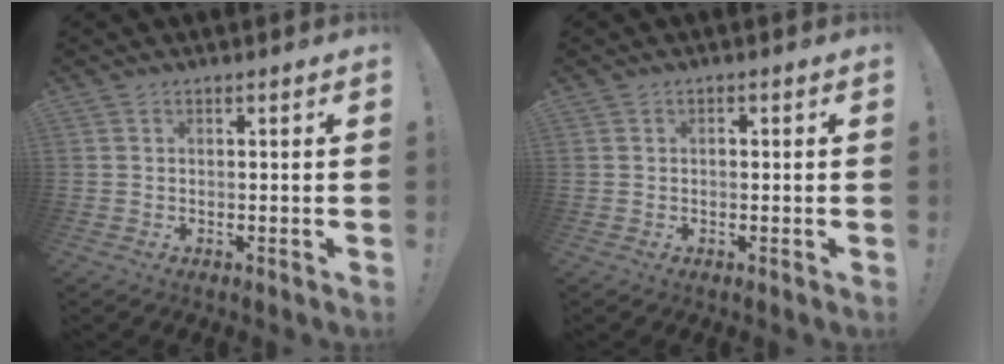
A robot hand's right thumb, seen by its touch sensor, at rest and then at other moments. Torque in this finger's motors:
{"motor_torque": [-0.20, -0.04, -0.03, 0.10, 0.01]}